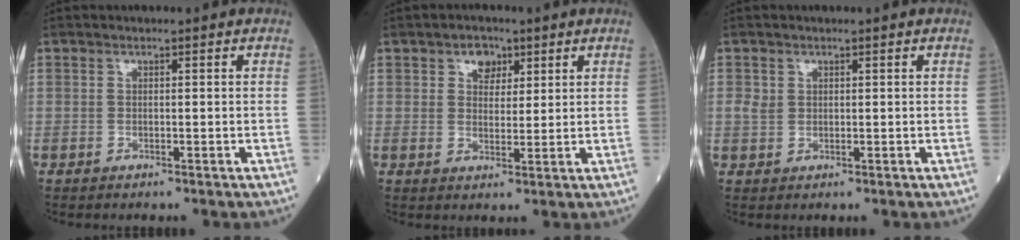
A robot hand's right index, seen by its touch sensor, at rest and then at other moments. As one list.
[{"total": 3.6, "force": [1.9, 2.5, 1.7], "torque": [-0.024, 0.007, 0.031]}, {"total": 1.6, "force": [0.6, 1.4, 0.6], "torque": [-0.012, 0.007, 0.012]}]